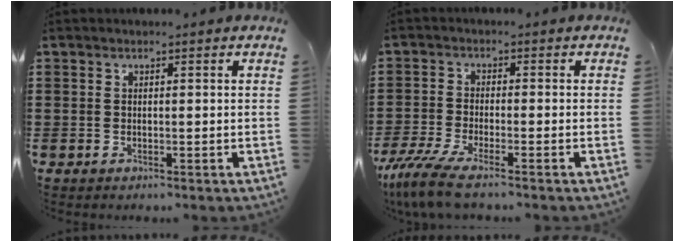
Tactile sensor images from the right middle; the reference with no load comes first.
{"total": 5.9, "force": [-4.6, 0.6, 3.6], "torque": [-0.103, -0.026, -0.093]}